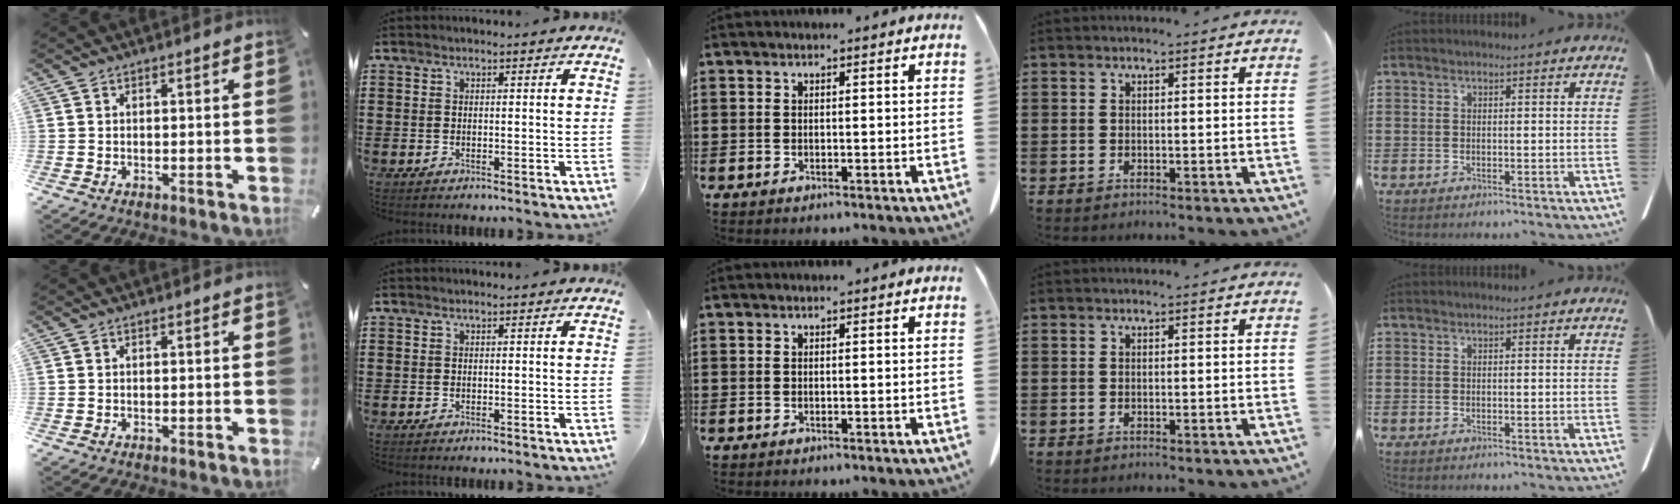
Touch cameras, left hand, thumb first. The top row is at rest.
{}